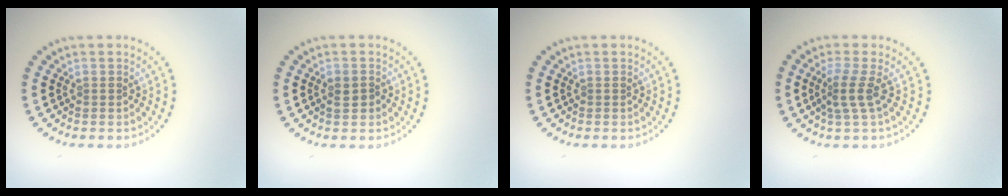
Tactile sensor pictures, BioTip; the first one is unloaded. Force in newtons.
{"total": 1.5, "press": 1.5, "slide": 0.1}
{"total": 0.0}
{"total": 2.3, "press": 1.6, "slide": 1.7}